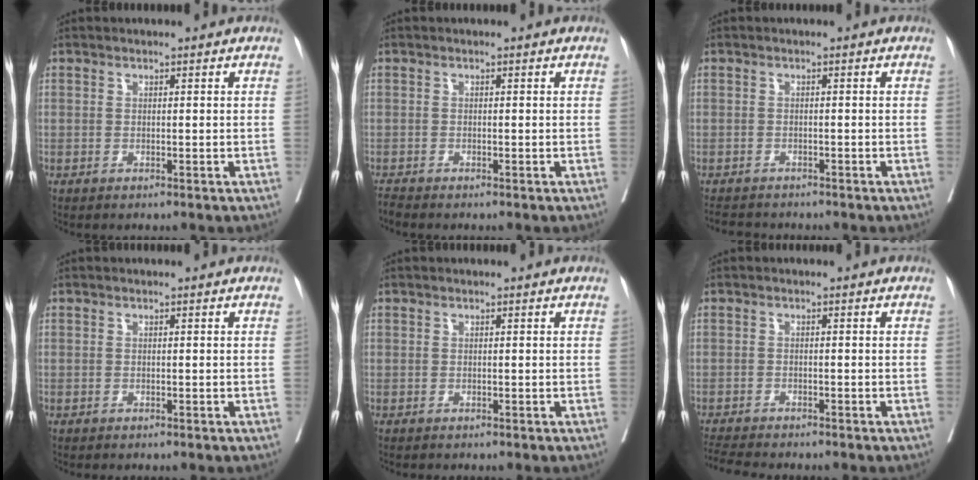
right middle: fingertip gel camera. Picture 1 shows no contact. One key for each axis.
{"total": 0.9, "fx": -0.9, "fy": -0.2, "fz": 0.0, "tx": -0.006, "ty": -0.006, "tz": -0.019}
{"total": 4.3, "fx": -4.1, "fy": 1.2, "fz": 0.9, "tx": -0.014, "ty": -0.011, "tz": -0.064}
{"total": 0.0}
{"total": 0.0}
{"total": 5.6, "fx": -5.2, "fy": 0.5, "fz": 2.0, "tx": -0.032, "ty": -0.013, "tz": -0.085}